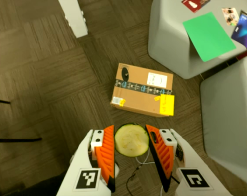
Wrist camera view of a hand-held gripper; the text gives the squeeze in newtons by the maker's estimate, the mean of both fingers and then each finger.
{"total": 7.5, "left": 7.8, "right": 7.2}